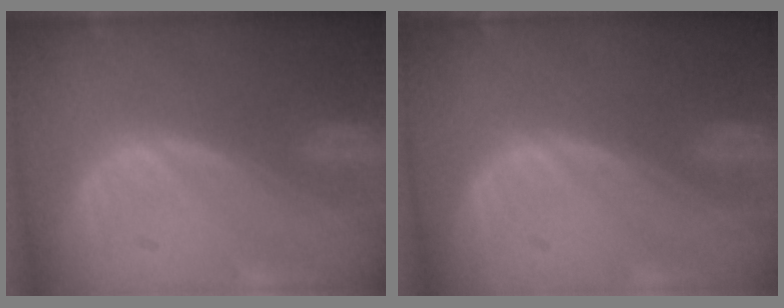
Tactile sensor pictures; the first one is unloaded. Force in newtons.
{"total": 0.0}